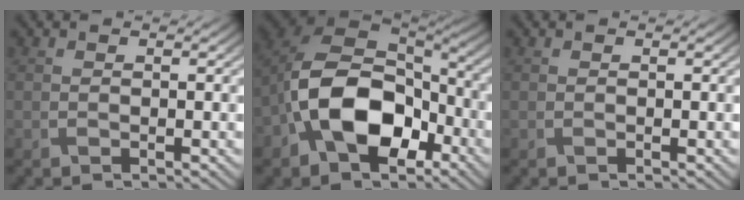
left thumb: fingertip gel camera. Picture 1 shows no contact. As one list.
[{"total": 13.6, "force": [-4.8, 8.6, 9.4], "torque": [-0.184, -0.008, -0.106]}, {"total": 0.0}]